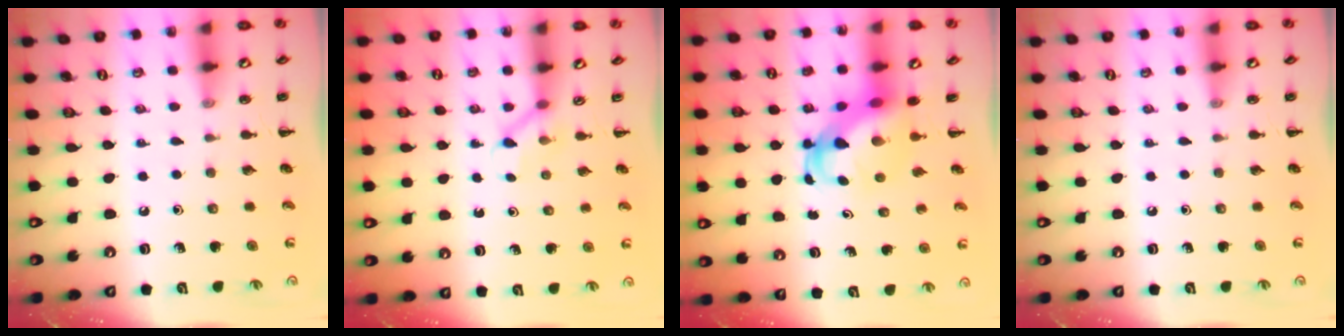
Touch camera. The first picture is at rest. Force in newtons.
{"total": 3.0, "press": 2.8, "slide": 1.1}
{"total": 5.7, "press": 5.4, "slide": 1.6}
{"total": 0.0}